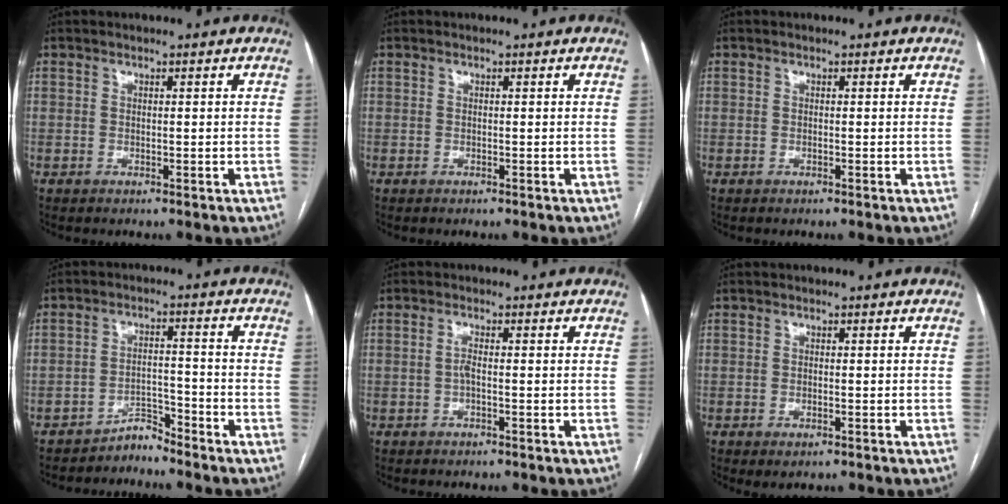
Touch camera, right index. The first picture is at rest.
{"total": 0.0}
{"total": 0.0}
{"total": 3.2, "force": [-3.1, 0.7, -0.4], "torque": [0.016, 0.003, -0.052]}
{"total": 1.4, "force": [-0.3, 0.1, 1.4], "torque": [-0.028, 0.001, -0.006]}
{"total": 1.5, "force": [-0.8, 0.6, 1.2], "torque": [-0.019, -0.004, -0.005]}